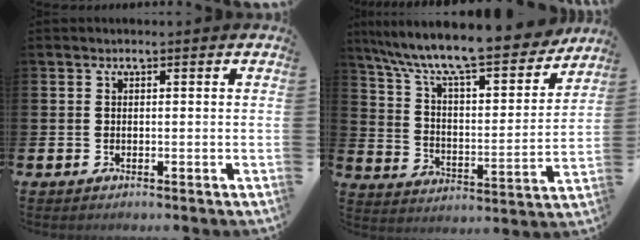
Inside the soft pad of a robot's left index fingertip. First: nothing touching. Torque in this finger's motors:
{"motor_torque": [0.72, -1.11, 1.06, 0.21]}